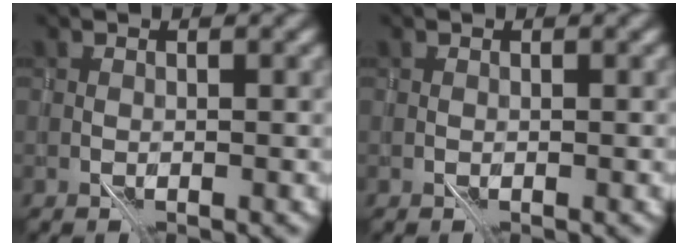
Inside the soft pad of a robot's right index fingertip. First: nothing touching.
{"total": 0.0}